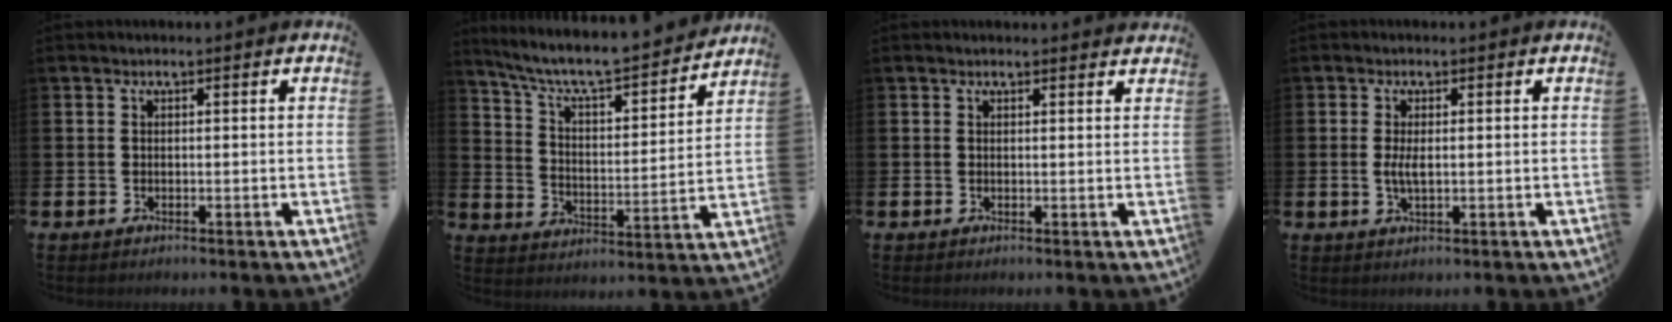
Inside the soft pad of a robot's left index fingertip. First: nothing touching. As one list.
[{"total": 7.7, "force": [7.1, 1.2, 2.8], "torque": [-0.091, -0.054, 0.118]}, {"total": 0.7, "force": [0.7, 0.1, 0.1], "torque": [0.007, -0.003, 0.011]}, {"total": 2.5, "force": [0.1, 0.9, 2.3], "torque": [-0.035, -0.001, -0.001]}]